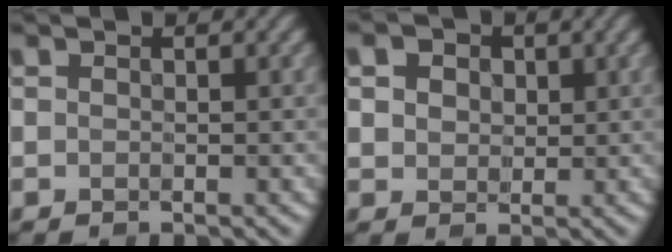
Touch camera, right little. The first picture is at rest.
{"total": 5.8, "force": [2.6, 4.3, 2.9], "torque": [-0.079, 0.013, 0.033]}